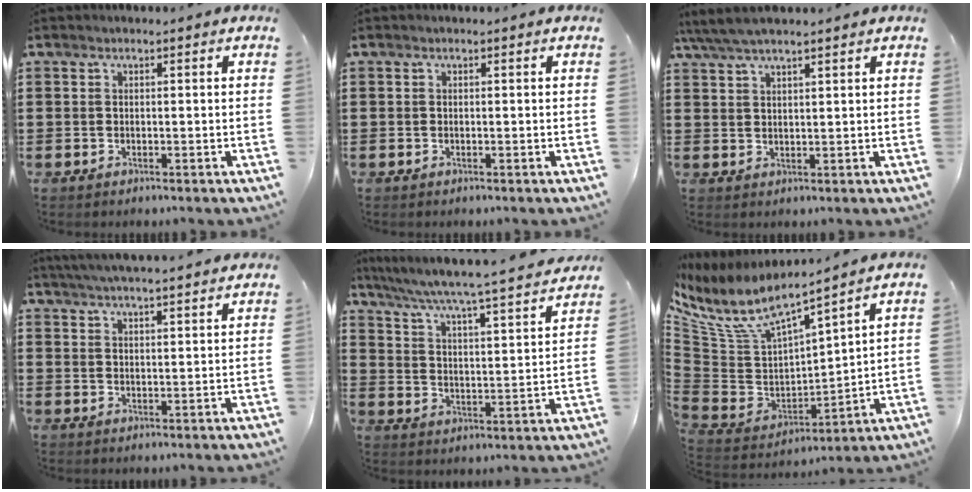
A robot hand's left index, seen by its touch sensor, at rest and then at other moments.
{"total": 0.0}
{"total": 3.8, "force": [3.2, 0.4, 2.0], "torque": [-0.046, -0.001, 0.059]}
{"total": 4.0, "force": [3.8, -0.5, 0.9], "torque": [-0.030, -0.017, 0.067]}
{"total": 4.5, "force": [4.1, -0.5, 2.0], "torque": [-0.060, -0.046, 0.055]}
{"total": 7.0, "force": [5.3, 2.0, 4.0], "torque": [-0.111, -0.046, 0.088]}